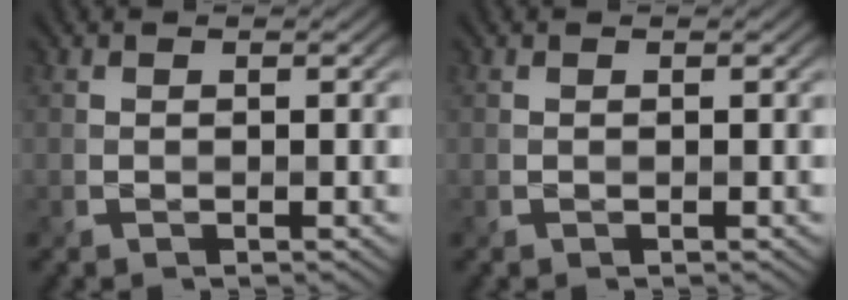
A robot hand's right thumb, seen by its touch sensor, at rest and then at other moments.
{"total": 0.0}